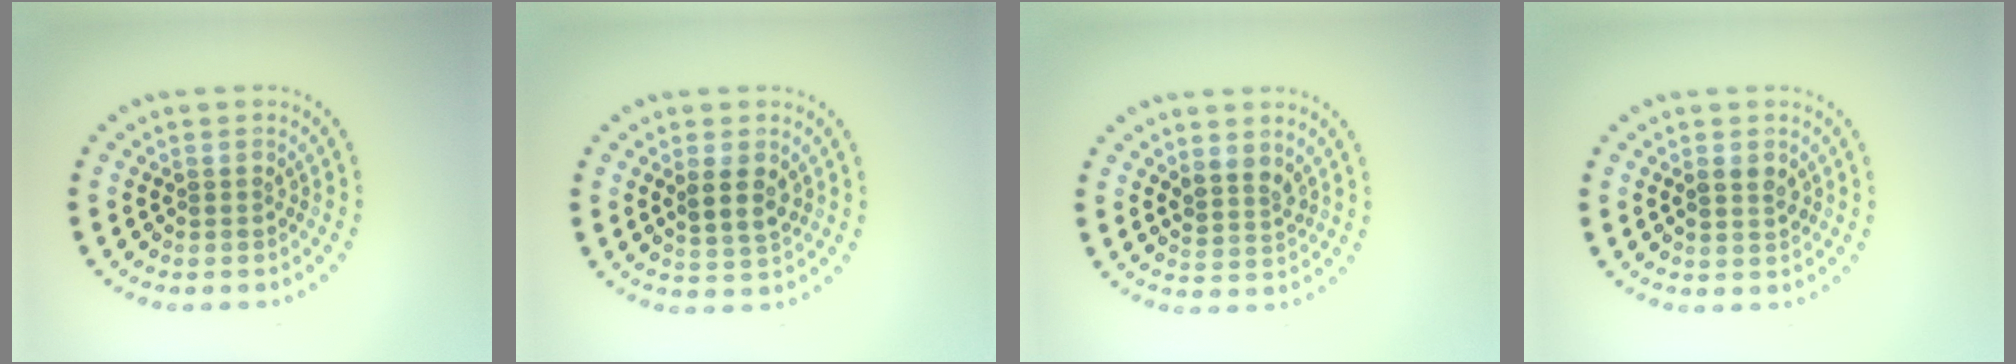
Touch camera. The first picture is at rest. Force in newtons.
{"total": 2.4, "press": 2.3, "slide": 0.9}
{"total": 2.0, "press": 1.6, "slide": 1.1}
{"total": 1.5, "press": 1.5, "slide": 0.1}